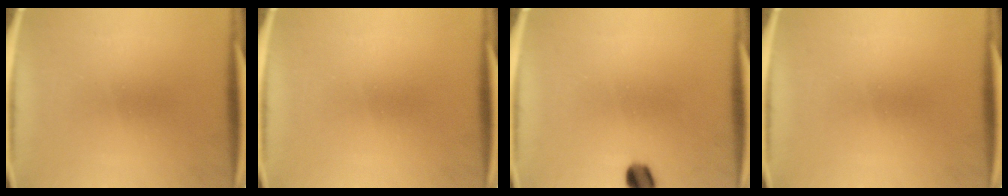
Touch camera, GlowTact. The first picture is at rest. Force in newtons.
{"total": 0.0}
{"total": 4.0}
{"total": 0.0}